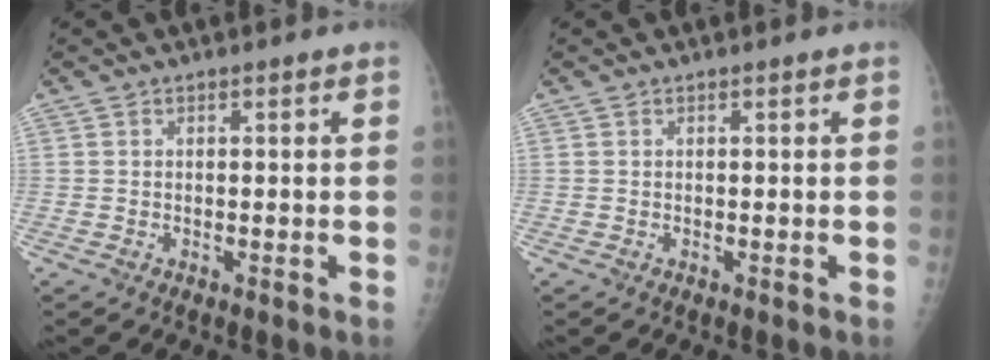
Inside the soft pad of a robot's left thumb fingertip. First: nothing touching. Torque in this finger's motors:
{"motor_torque": [0.00, 0.00, 0.00, 0.00, 0.00]}